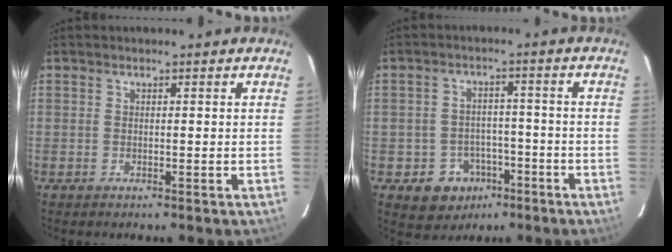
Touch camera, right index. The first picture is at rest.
{"total": 8.1, "force": [-4.3, 6.5, 2.0], "torque": [-0.048, 0.025, -0.044]}